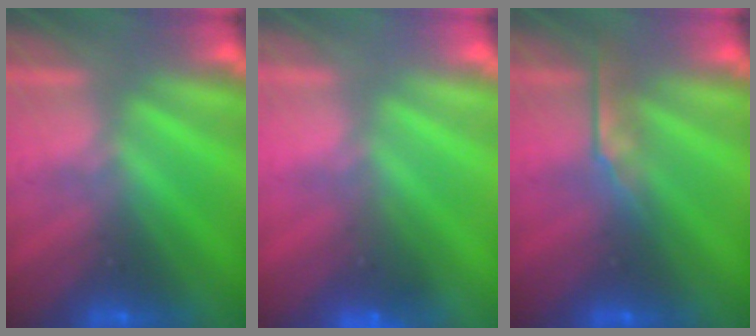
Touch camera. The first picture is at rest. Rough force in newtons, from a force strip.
{"total": 4.5}
{"total": 2.8}